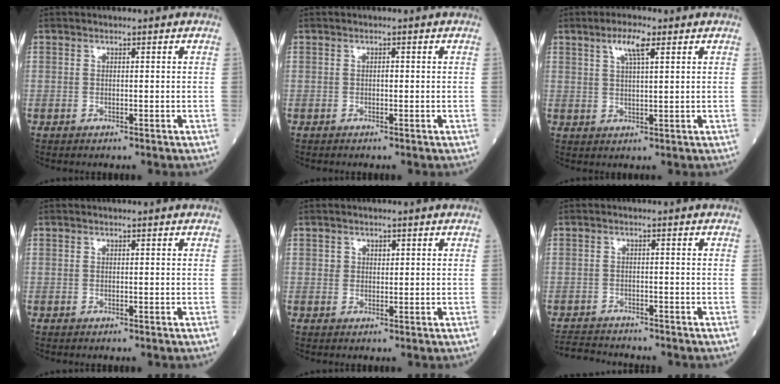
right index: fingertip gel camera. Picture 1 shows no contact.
{"total": 0.5, "force": [0.0, 0.3, 0.4], "torque": [-0.007, 0.001, -0.003]}
{"total": 4.3, "force": [2.4, 0.6, 3.5], "torque": [-0.070, 0.005, 0.044]}
{"total": 0.0}
{"total": 1.4, "force": [0.6, 1.1, 0.6], "torque": [-0.005, 0.000, 0.007]}
{"total": 5.2, "force": [-5.2, 0.3, 0.7], "torque": [-0.009, -0.016, -0.088]}